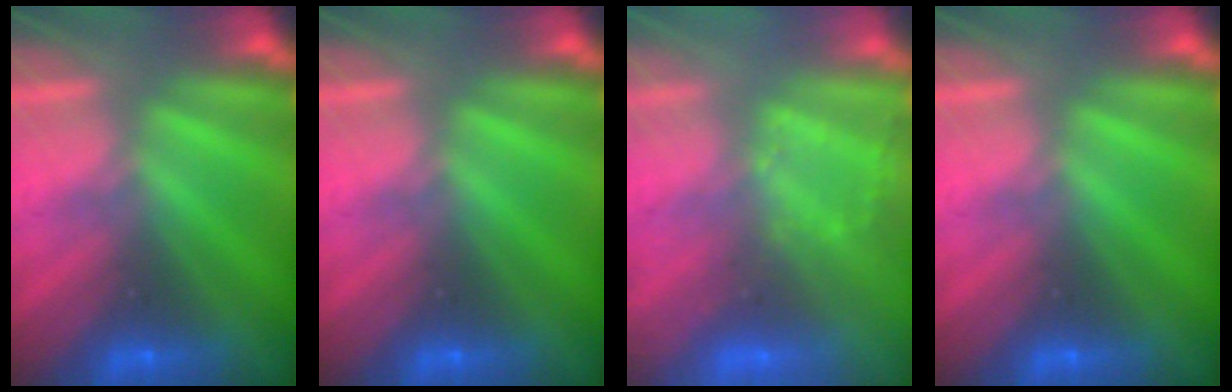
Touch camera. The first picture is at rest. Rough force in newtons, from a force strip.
{"total": 0.0}
{"total": 2.9}
{"total": 0.0}